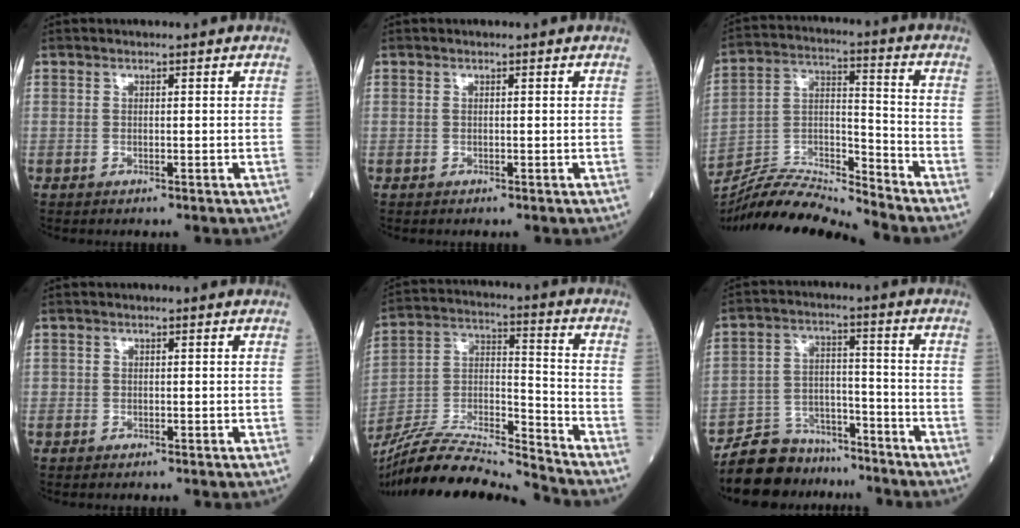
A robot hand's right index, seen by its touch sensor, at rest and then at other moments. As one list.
[{"total": 0.0}, {"total": 12.8, "force": [-12.6, -1.0, 2.4], "torque": [-0.041, 0.031, -0.237]}, {"total": 0.0}, {"total": 18.1, "force": [-17.2, -0.5, 5.5], "torque": [-0.103, 0.014, -0.309]}, {"total": 10.4, "force": [-9.3, 4.4, 1.3], "torque": [-0.023, 0.030, -0.160]}]